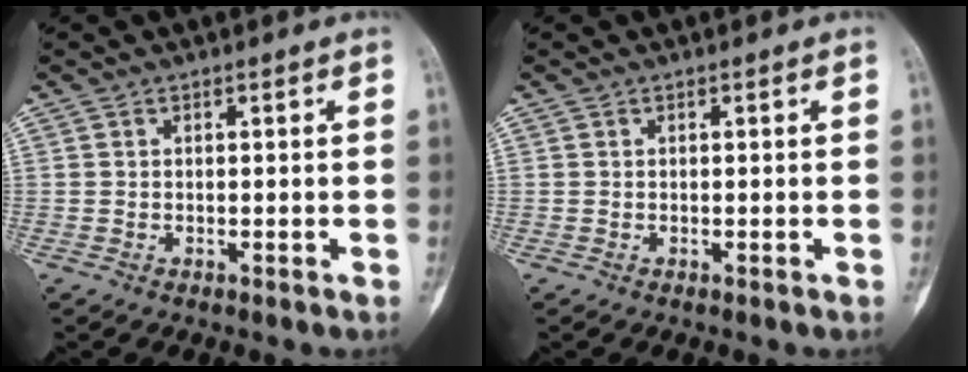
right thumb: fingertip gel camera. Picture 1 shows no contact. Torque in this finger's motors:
{"motor_torque": [-0.38, 0.65, 0.09, 0.00, 0.03]}